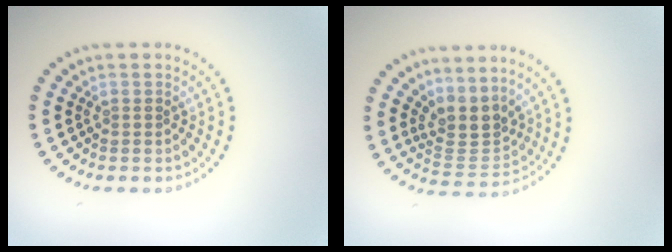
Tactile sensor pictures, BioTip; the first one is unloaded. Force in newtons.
{"total": 3.5, "press": 2.7, "slide": 2.2}